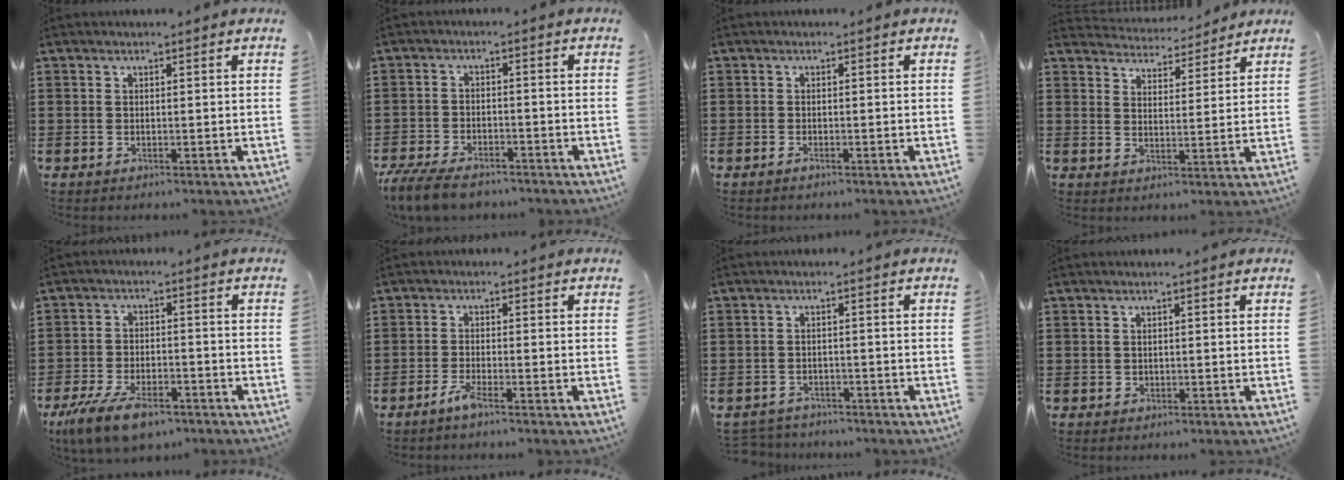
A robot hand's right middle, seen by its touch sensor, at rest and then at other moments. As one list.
[{"total": 5.5, "force": [-4.8, 1.6, 2.1], "torque": [-0.052, 0.000, -0.096]}, {"total": 0.6, "force": [-0.4, -0.1, 0.4], "torque": [-0.009, -0.004, -0.007]}, {"total": 4.0, "force": [3.9, 0.8, -0.4], "torque": [-0.011, -0.027, 0.068]}, {"total": 7.6, "force": [-5.6, 2.8, 4.4], "torque": [-0.094, 0.002, -0.105]}, {"total": 2.5, "force": [-1.8, 0.0, 1.8], "torque": [-0.045, -0.005, -0.037]}, {"total": 2.4, "force": [-2.3, 0.6, -0.2], "torque": [-0.004, 0.001, -0.052]}, {"total": 0.0}]